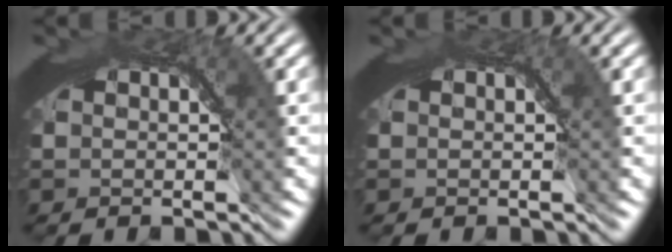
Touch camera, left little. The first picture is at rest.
{"total": 0.0}